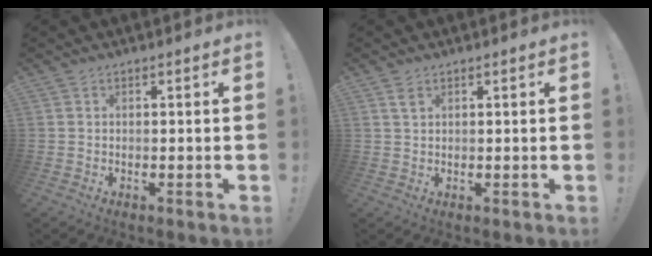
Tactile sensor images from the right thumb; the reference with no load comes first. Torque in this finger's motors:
{"motor_torque": [0.02, -0.02, -0.03, 0.10, 0.00]}